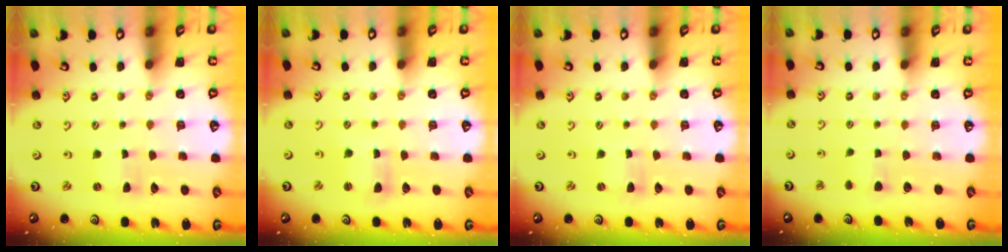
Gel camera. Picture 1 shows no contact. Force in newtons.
{"total": 3.2, "press": 3.2, "slide": 0.4}
{"total": 0.0}
{"total": 3.7, "press": 3.7, "slide": 0.6}